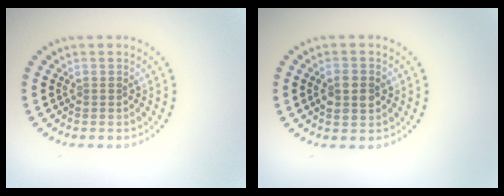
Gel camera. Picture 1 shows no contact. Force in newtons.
{"total": 2.9, "press": 2.9, "slide": 0.1}